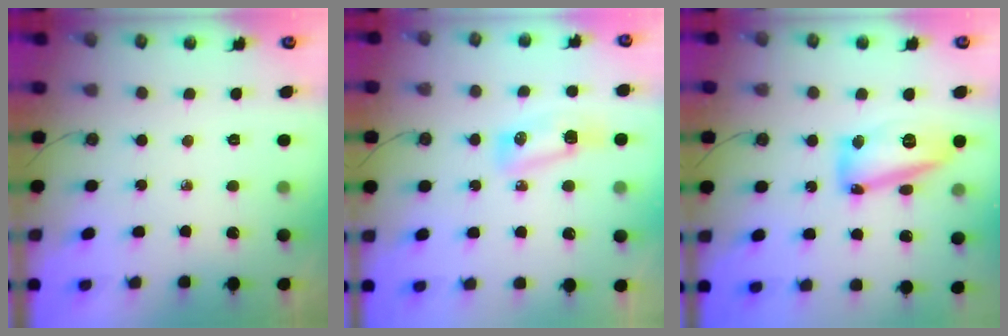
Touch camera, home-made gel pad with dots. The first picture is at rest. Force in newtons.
{"total": 7.4, "press": 7.3, "slide": 0.7}
{"total": 14.4, "press": 14.2, "slide": 2.1}